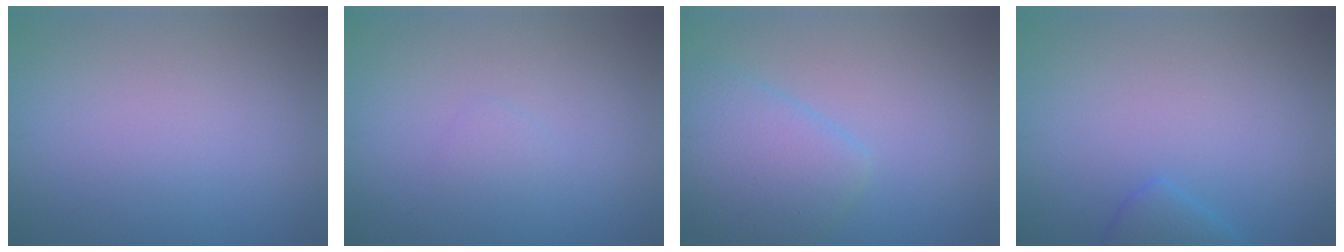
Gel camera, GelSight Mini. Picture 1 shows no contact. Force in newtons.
{"total": 0.7, "press": 0.7, "slide": 0.1}
{"total": 4.3, "press": 4.3, "slide": 0.2}
{"total": 2.0, "press": 1.9, "slide": 0.2}